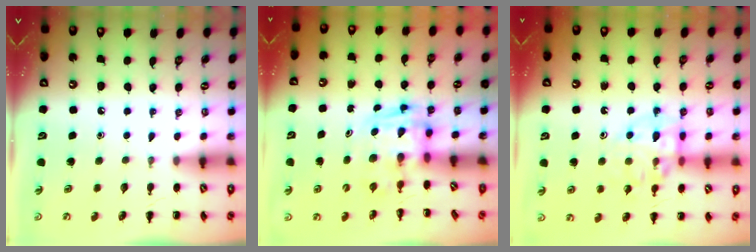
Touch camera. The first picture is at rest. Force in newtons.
{"total": 2.7, "press": 2.6, "slide": 0.5}
{"total": 12.3, "press": 12.1, "slide": 1.7}